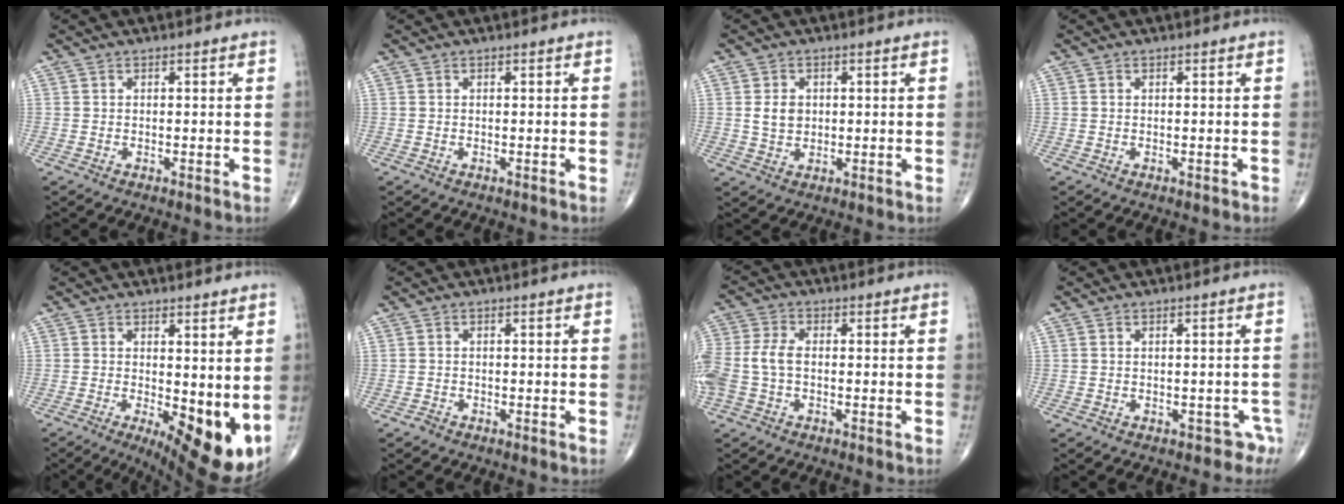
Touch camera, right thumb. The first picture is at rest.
{"total": 0.0}
{"total": 3.8, "force": [0.5, 2.9, 2.4], "torque": [-0.029, -0.003, 0.013]}
{"total": 0.0}
{"total": 12.1, "force": [-1.0, 4.6, 11.1], "torque": [-0.145, -0.028, 0.001]}
{"total": 0.8, "force": [-0.6, 0.5, 0.1], "torque": [-0.003, 0.001, -0.017]}
{"total": 8.3, "force": [-1.0, 5.2, 6.4], "torque": [-0.166, 0.018, -0.024]}
{"total": 2.3, "force": [-1.3, 1.8, 0.6], "torque": [0.010, 0.021, -0.014]}